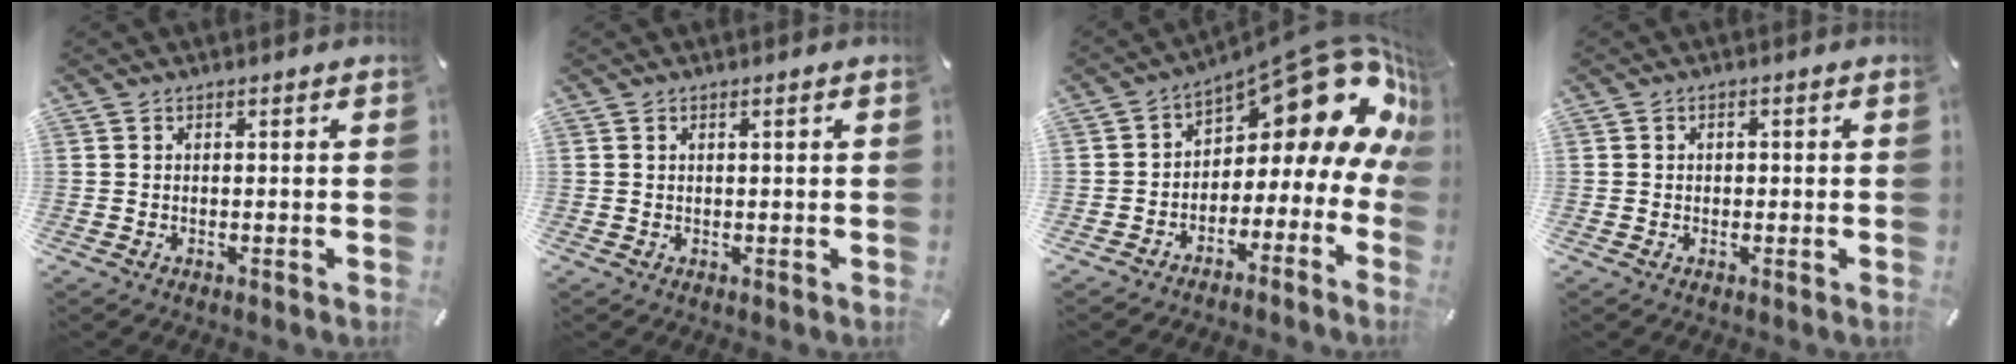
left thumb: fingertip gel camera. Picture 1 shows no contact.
{"total": 0.7, "force": [0.3, 0.0, 0.6], "torque": [-0.011, 0.001, 0.005]}
{"total": 14.4, "force": [8.1, 6.8, 9.7], "torque": [-0.126, -0.069, 0.130]}
{"total": 1.0, "force": [-0.2, 1.0, 0.2], "torque": [-0.004, 0.006, -0.006]}